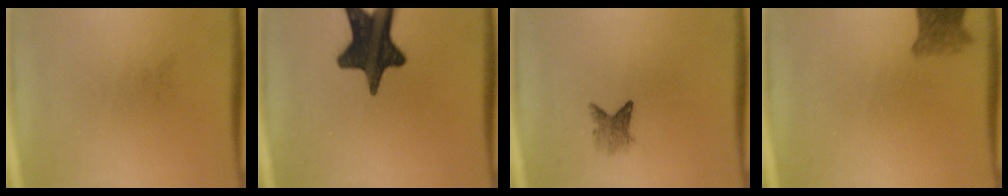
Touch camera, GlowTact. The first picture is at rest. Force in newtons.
{"total": 16.9}
{"total": 2.2}
{"total": 3.7}